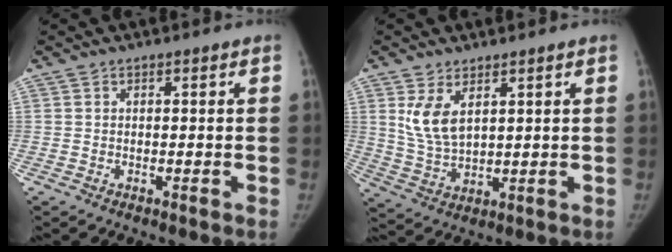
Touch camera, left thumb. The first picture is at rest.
{"total": 7.0, "force": [3.1, 3.5, 5.2], "torque": [-0.089, -0.016, 0.073]}